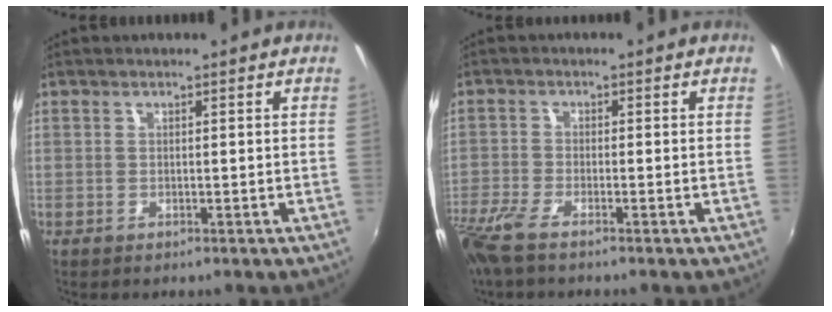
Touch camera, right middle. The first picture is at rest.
{"total": 6.3, "force": [-4.8, 1.3, 3.9], "torque": [-0.104, -0.024, -0.097]}